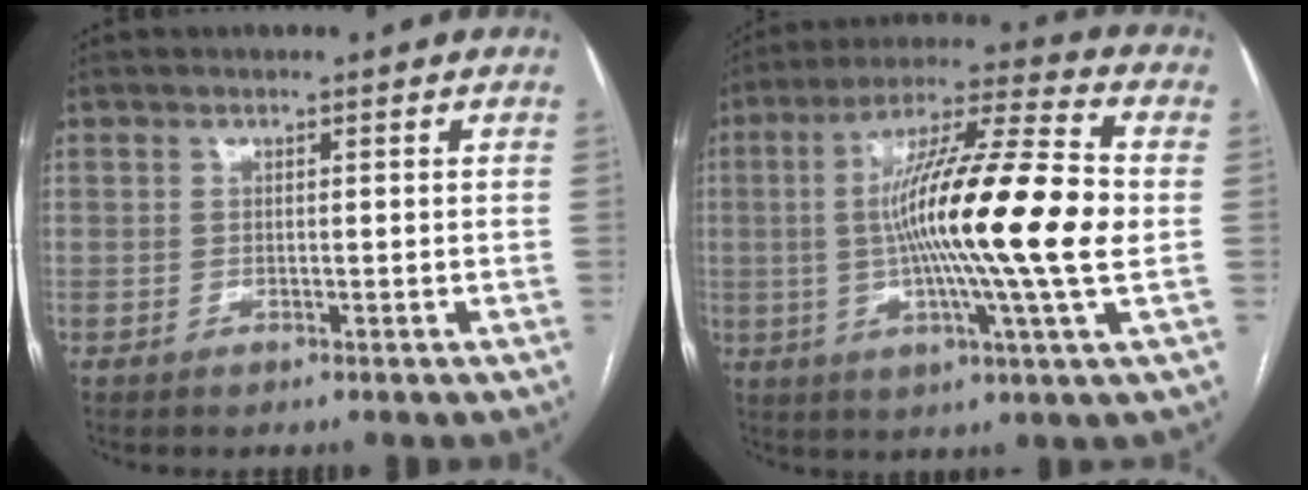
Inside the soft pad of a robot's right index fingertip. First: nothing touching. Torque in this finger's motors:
{"motor_torque": [2.14, 0.00, 1.05, 0.21]}